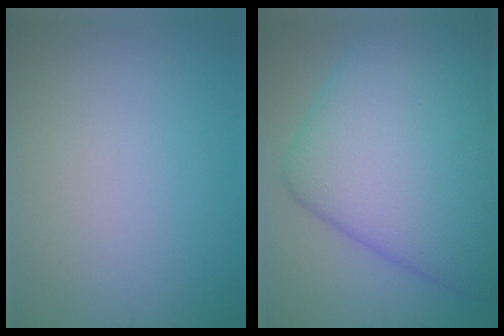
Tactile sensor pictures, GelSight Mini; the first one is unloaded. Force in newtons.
{"total": 14.2, "press": 14.2, "slide": 0.2}